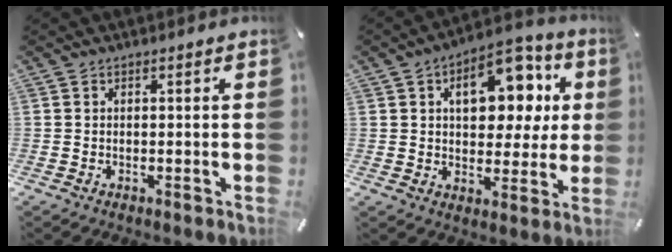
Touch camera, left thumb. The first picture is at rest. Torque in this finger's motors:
{"motor_torque": [1.98, 2.05, 1.37, -1.07, 0.36]}